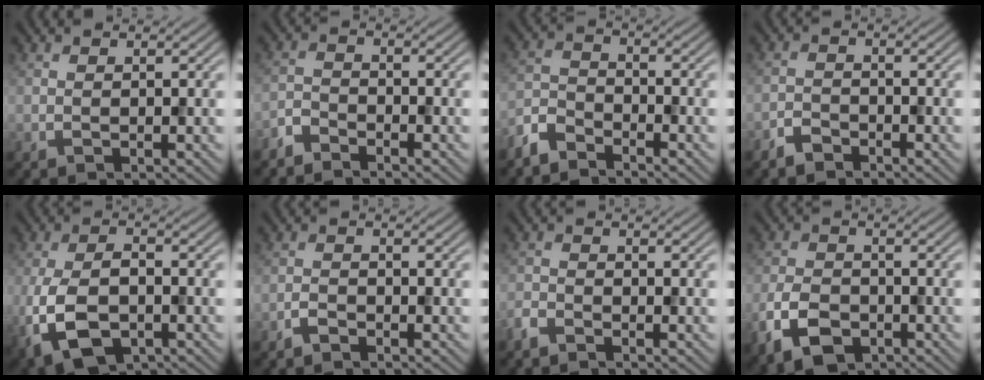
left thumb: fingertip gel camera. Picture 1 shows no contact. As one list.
[{"total": 3.0, "force": [-2.8, 0.8, 0.7], "torque": [-0.016, -0.005, -0.068]}, {"total": 4.5, "force": [-3.9, 1.6, 1.6], "torque": [-0.038, -0.006, -0.097]}, {"total": 2.5, "force": [-2.1, 1.0, 0.7], "torque": [-0.012, 0.001, -0.050]}, {"total": 8.9, "force": [-3.6, 5.0, 6.4], "torque": [-0.154, -0.019, -0.069]}, {"total": 1.7, "force": [-1.5, 0.6, 0.7], "torque": [-0.014, 0.002, -0.034]}, {"total": 2.1, "force": [-1.9, 0.6, 0.7], "torque": [-0.019, -0.005, -0.049]}, {"total": 6.4, "force": [-3.4, 4.0, 3.8], "torque": [-0.087, -0.008, -0.071]}]